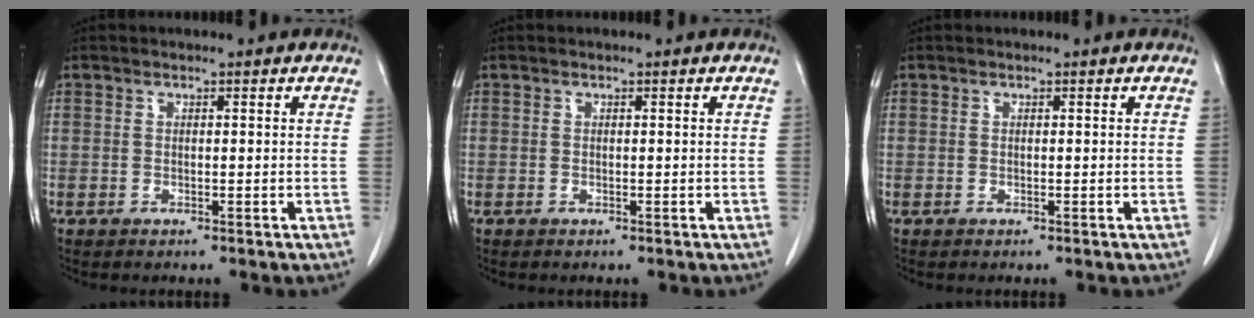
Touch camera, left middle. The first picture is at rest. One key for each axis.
{"total": 0.0}
{"total": 0.0}